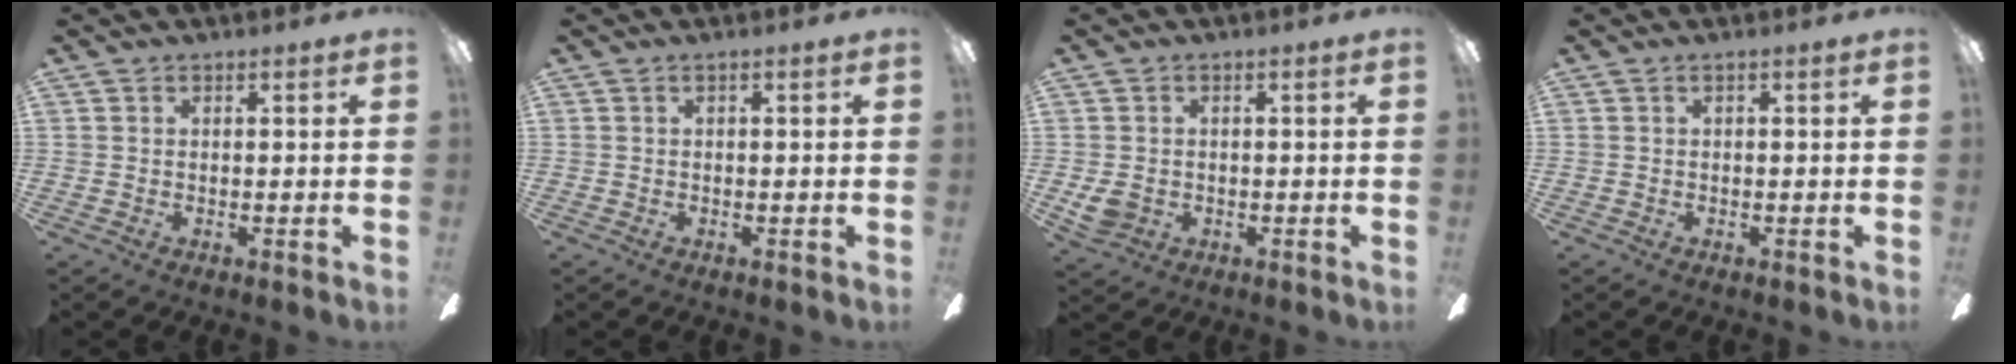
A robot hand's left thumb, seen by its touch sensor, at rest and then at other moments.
{"total": 0.0}
{"total": 4.0, "force": [-0.3, 3.6, 1.6], "torque": [-0.036, 0.002, -0.006]}
{"total": 0.0}